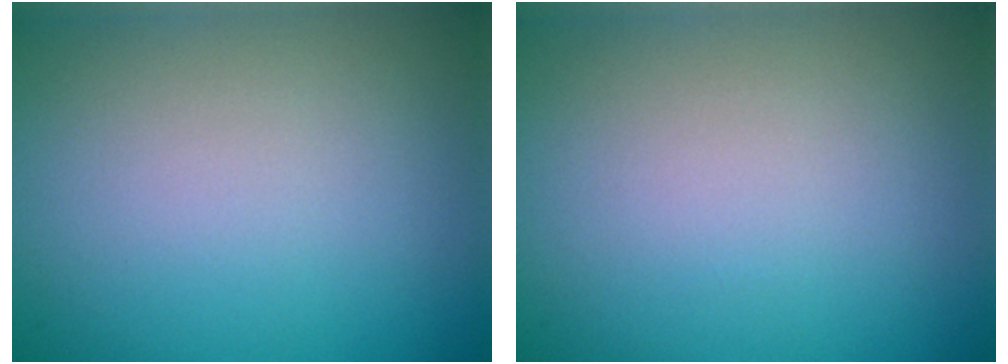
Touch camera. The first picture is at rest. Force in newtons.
{"total": 0.0}